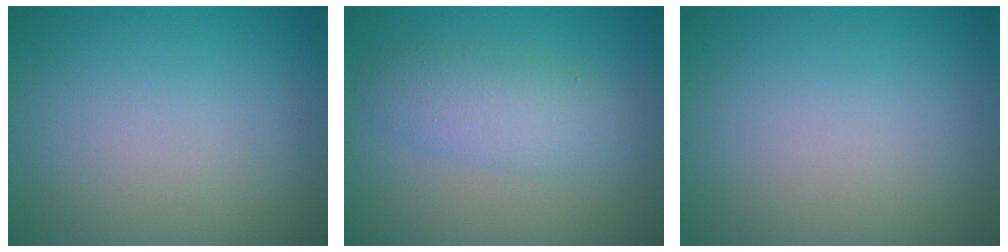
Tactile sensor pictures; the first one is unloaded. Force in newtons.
{"total": 3.8, "press": 3.8, "slide": 0.1}
{"total": 0.0}